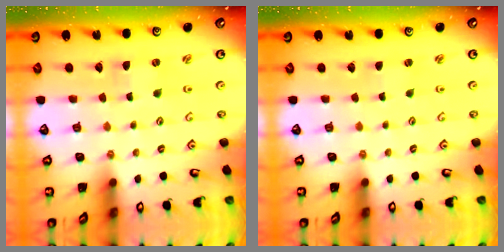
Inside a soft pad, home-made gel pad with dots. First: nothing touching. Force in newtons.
{"total": 1.0, "press": 1.0, "slide": 0.2}